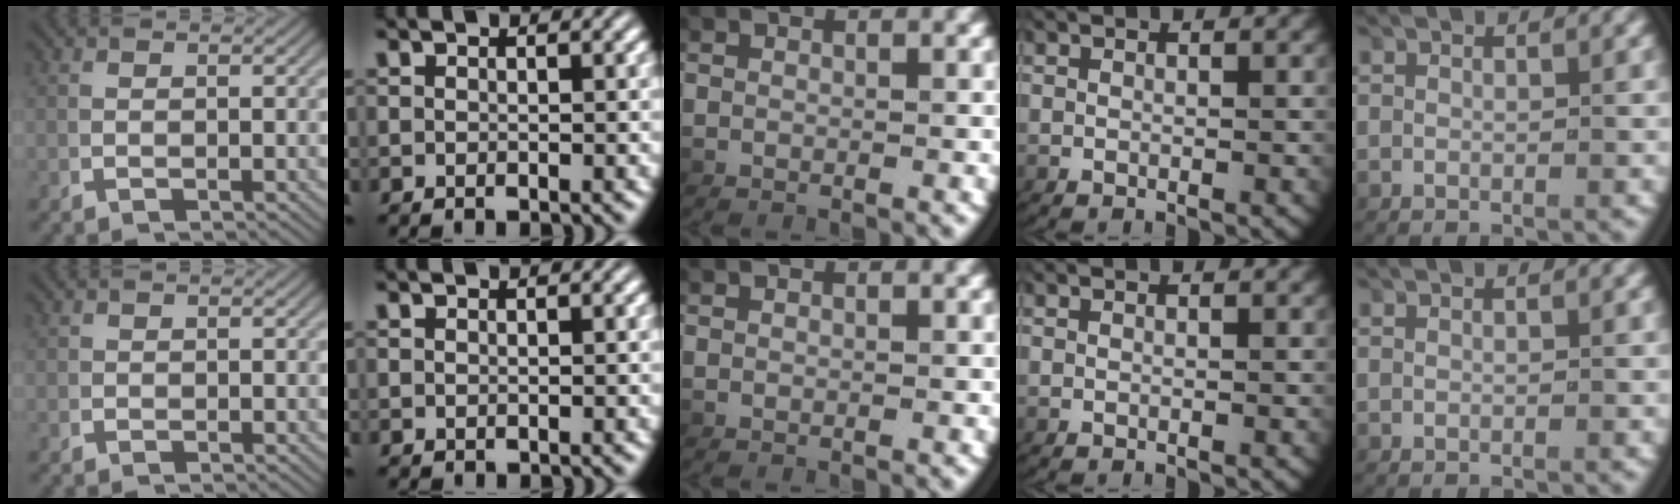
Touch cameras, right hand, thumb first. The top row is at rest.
{"index": {"total": 0.5, "force": [0.4, 0.2, -0.1], "torque": [-0.001, 0.002, 0.007]}}